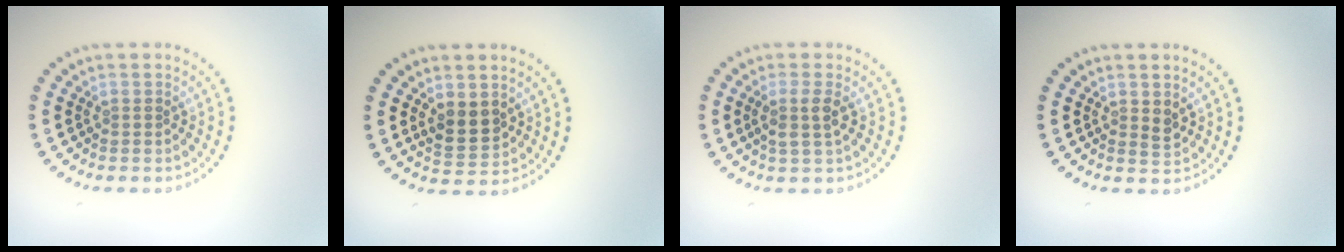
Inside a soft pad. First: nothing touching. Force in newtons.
{"total": 2.6, "press": 2.5, "slide": 0.7}
{"total": 2.1, "press": 1.8, "slide": 0.9}
{"total": 1.0, "press": 0.9, "slide": 0.4}